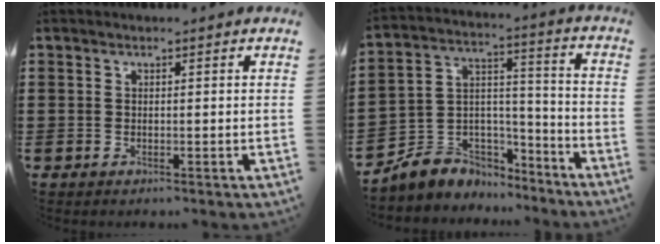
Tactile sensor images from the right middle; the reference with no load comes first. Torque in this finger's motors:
{"motor_torque": [2.14, 0.00, -0.94, -0.16]}